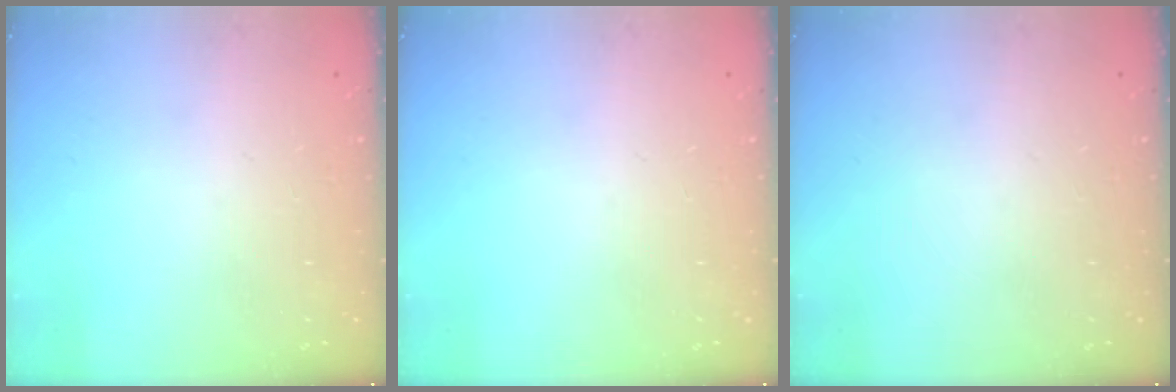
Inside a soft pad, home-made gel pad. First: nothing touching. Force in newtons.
{"total": 0.0}
{"total": 0.0}